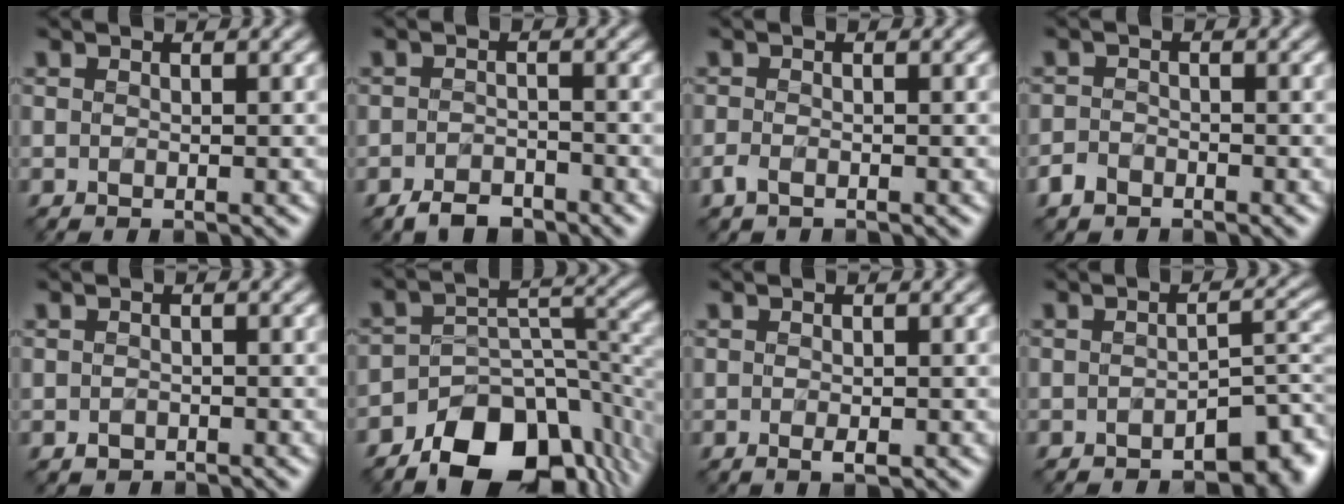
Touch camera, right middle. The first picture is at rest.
{"total": 2.4, "force": [-2.0, 1.0, 0.7], "torque": [-0.010, 0.002, -0.039]}
{"total": 0.8, "force": [-0.7, 0.3, 0.3], "torque": [-0.010, -0.001, -0.015]}
{"total": 1.4, "force": [-1.1, 0.8, -0.1], "torque": [0.008, 0.003, -0.025]}
{"total": 0.6, "force": [-0.4, 0.5, -0.2], "torque": [0.009, -0.003, -0.007]}
{"total": 11.7, "force": [-7.9, 5.9, 6.2], "torque": [-0.088, 0.003, -0.137]}
{"total": 0.7, "force": [-0.3, 0.3, 0.5], "torque": [-0.009, -0.003, -0.003]}
{"total": 4.0, "force": [-2.3, 1.6, 2.9], "torque": [-0.033, 0.003, -0.030]}